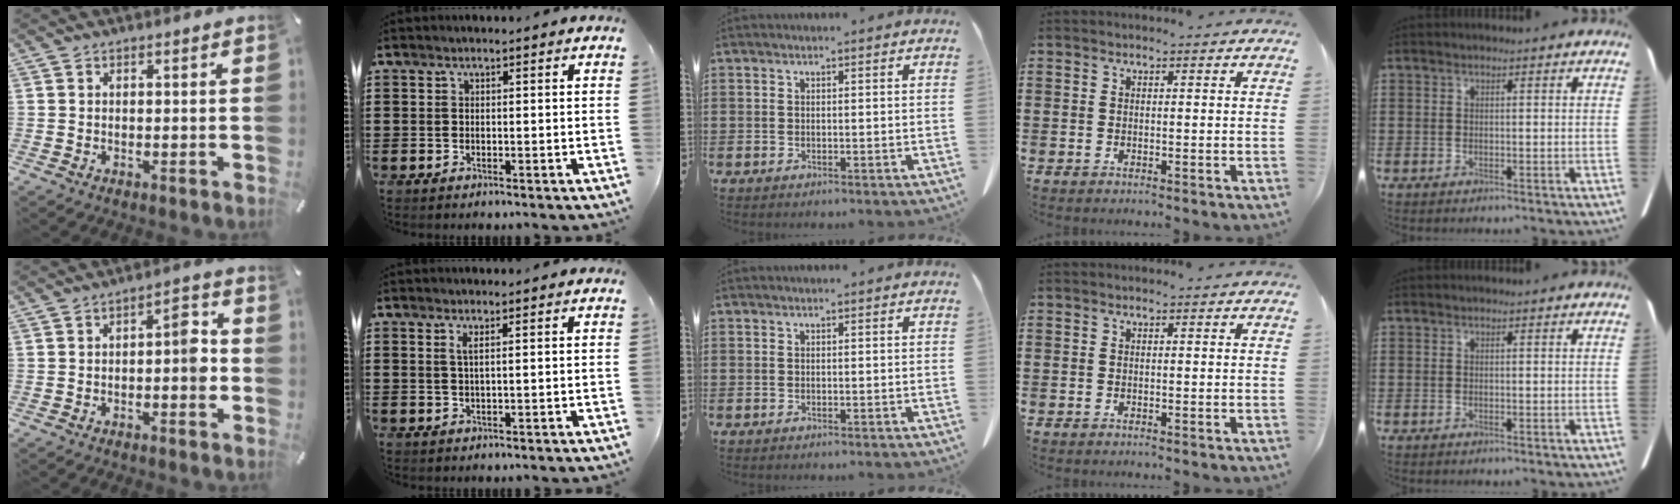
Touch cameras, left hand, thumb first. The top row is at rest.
{"thumb": {"total": 6.4, "force": [-1.4, 2.9, 5.6], "torque": [-0.072, 0.012, -0.030]}, "index": {"total": 1.6, "force": [0.6, -0.1, 1.4], "torque": [-0.031, -0.002, 0.010]}}